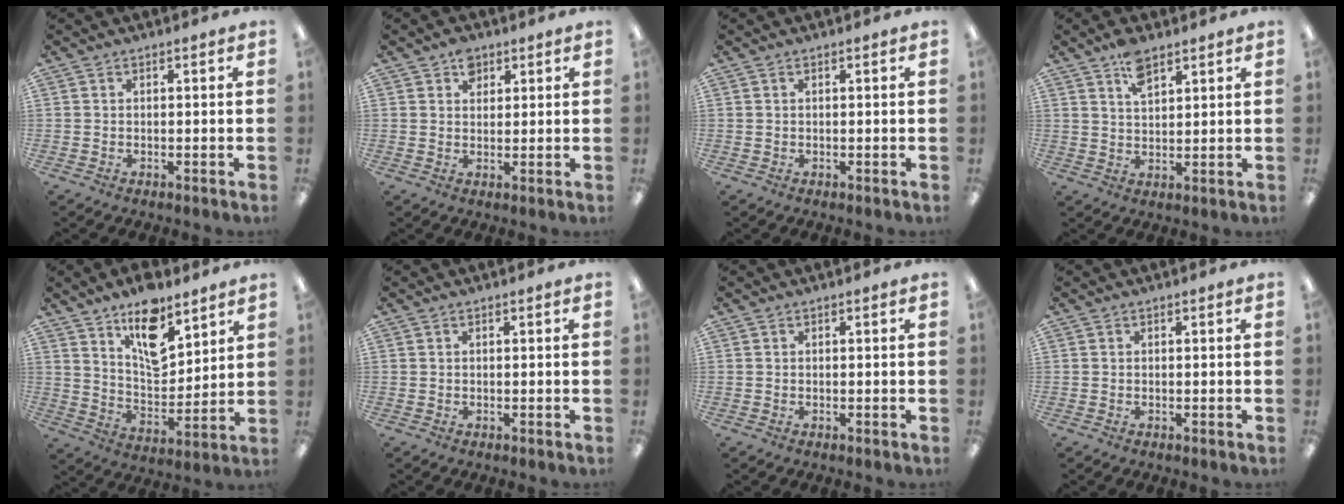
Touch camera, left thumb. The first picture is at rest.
{"total": 3.9, "force": [2.3, 2.7, 1.6], "torque": [-0.013, -0.006, 0.037]}
{"total": 0.0}
{"total": 6.0, "force": [4.0, 2.6, 3.6], "torque": [-0.064, -0.011, 0.071]}
{"total": 13.5, "force": [9.4, 5.8, 7.7], "torque": [-0.109, -0.059, 0.163]}
{"total": 0.0}
{"total": 0.0}
{"total": 0.0}